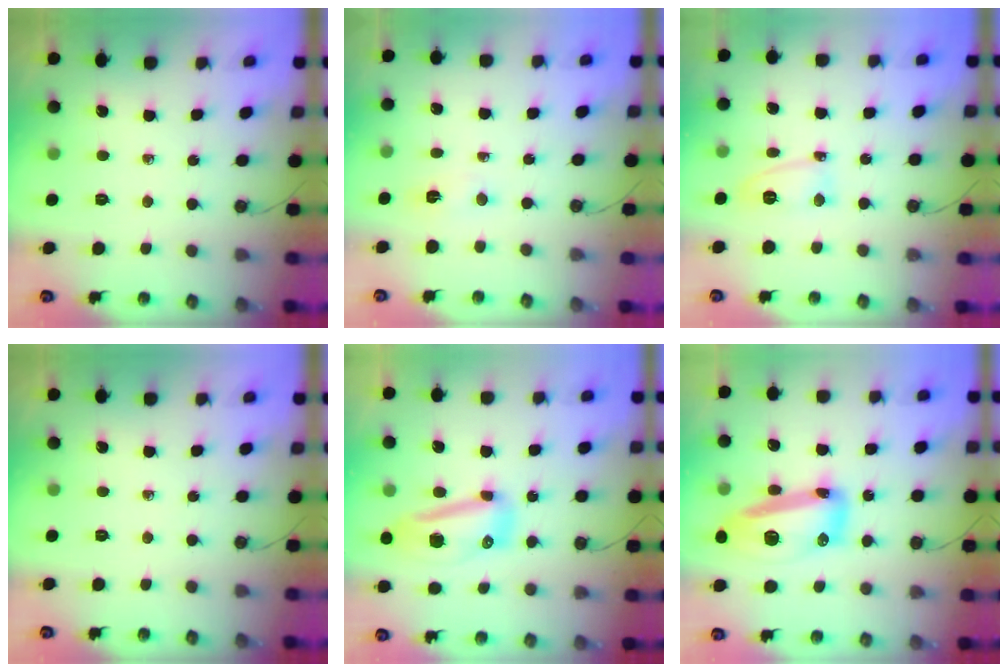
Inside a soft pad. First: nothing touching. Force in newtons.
{"total": 2.0, "press": 1.5, "slide": 1.3}
{"total": 6.2, "press": 6.1, "slide": 0.5}
{"total": 0.0}
{"total": 11.5, "press": 11.1, "slide": 2.8}
{"total": 15.7, "press": 15.7, "slide": 1.4}